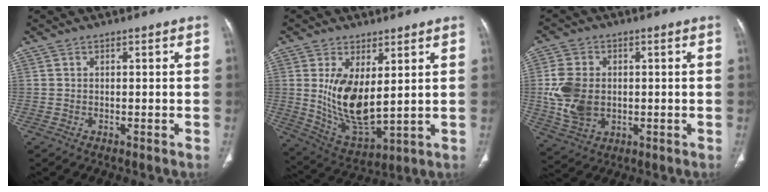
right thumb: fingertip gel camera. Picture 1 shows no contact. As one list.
[{"total": 12.5, "force": [2.4, 5.8, 10.8], "torque": [-0.193, -0.030, 0.067]}, {"total": 10.5, "force": [-0.1, 7.7, 7.2], "torque": [-0.139, 0.000, 0.007]}]